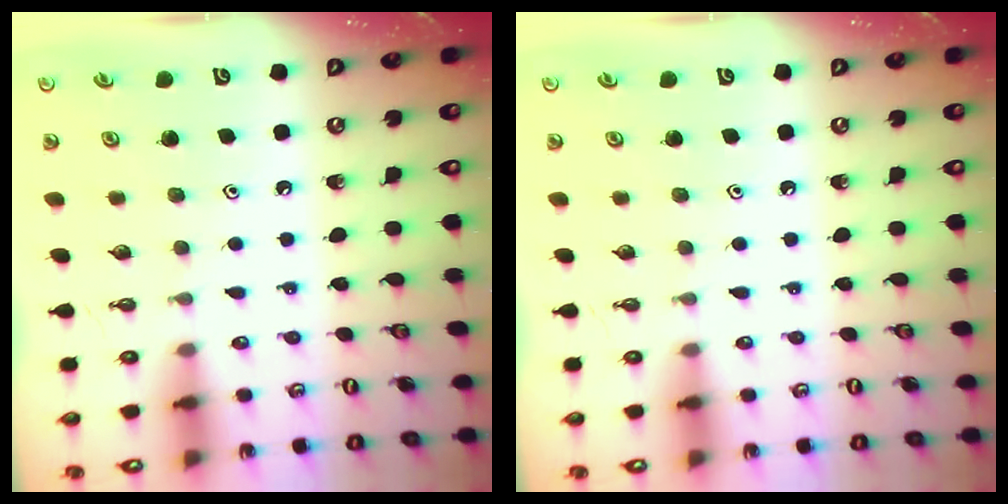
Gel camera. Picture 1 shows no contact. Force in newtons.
{"total": 0.0}